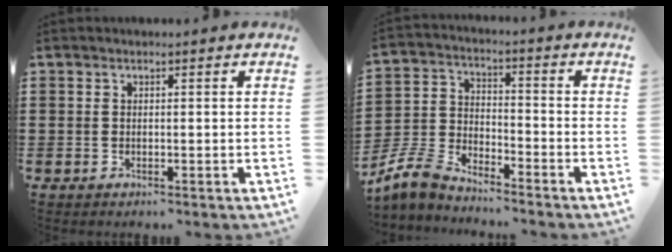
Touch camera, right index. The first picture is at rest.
{"total": 6.3, "force": [-5.9, 1.4, 1.6], "torque": [-0.062, -0.003, -0.127]}